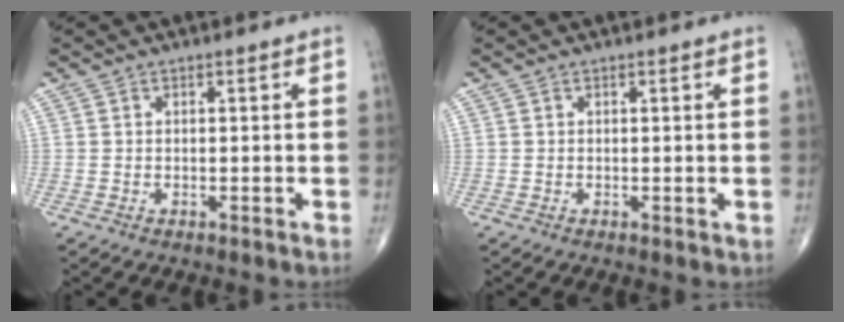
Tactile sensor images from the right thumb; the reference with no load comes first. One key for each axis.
{"total": 0.0}